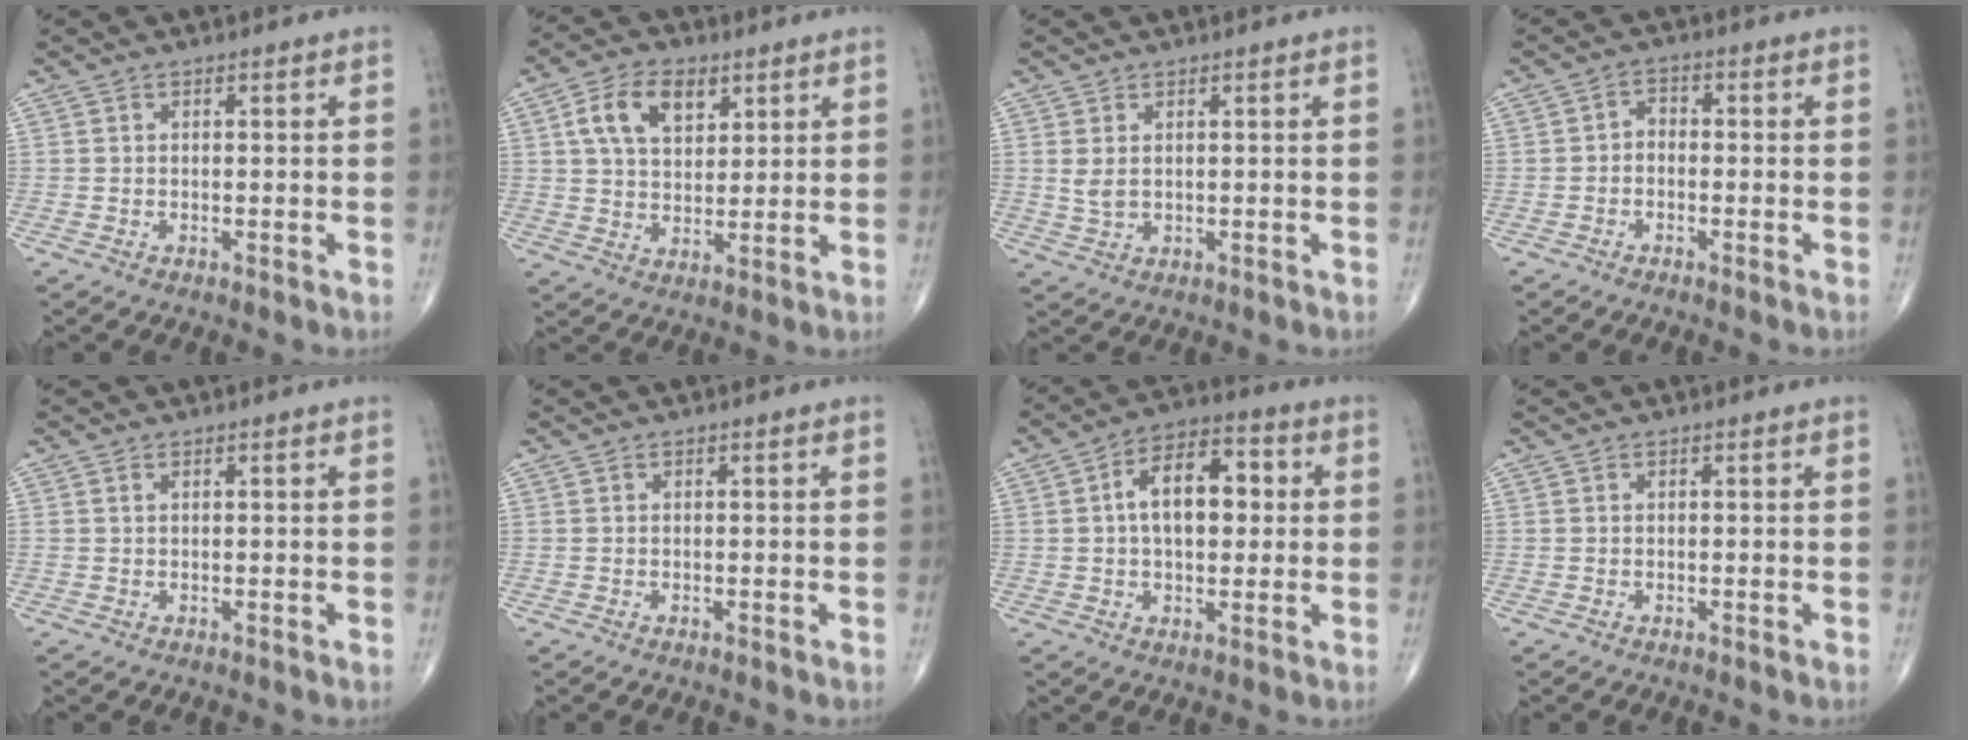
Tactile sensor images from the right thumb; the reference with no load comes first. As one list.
[{"total": 10.1, "force": [4.1, 6.2, 6.7], "torque": [-0.103, -0.010, 0.074]}, {"total": 2.6, "force": [0.7, 1.7, 1.9], "torque": [-0.035, -0.004, 0.020]}, {"total": 2.4, "force": [-0.8, 1.7, 1.4], "torque": [-0.014, 0.017, -0.023]}, {"total": 0.6, "force": [0.3, 0.4, 0.4], "torque": [-0.008, 0.006, 0.006]}, {"total": 0.0}, {"total": 12.3, "force": [1.6, 7.1, 9.9], "torque": [-0.138, 0.023, 0.019]}, {"total": 0.0}]